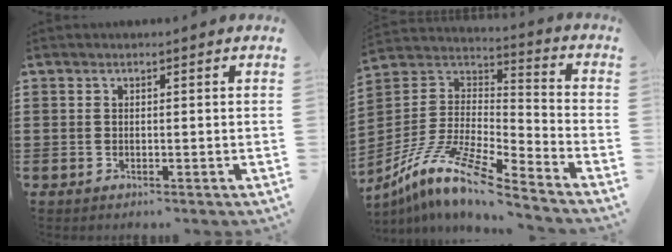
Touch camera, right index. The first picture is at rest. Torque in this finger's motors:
{"motor_torque": [2.14, 0.00, -0.68, -0.21]}